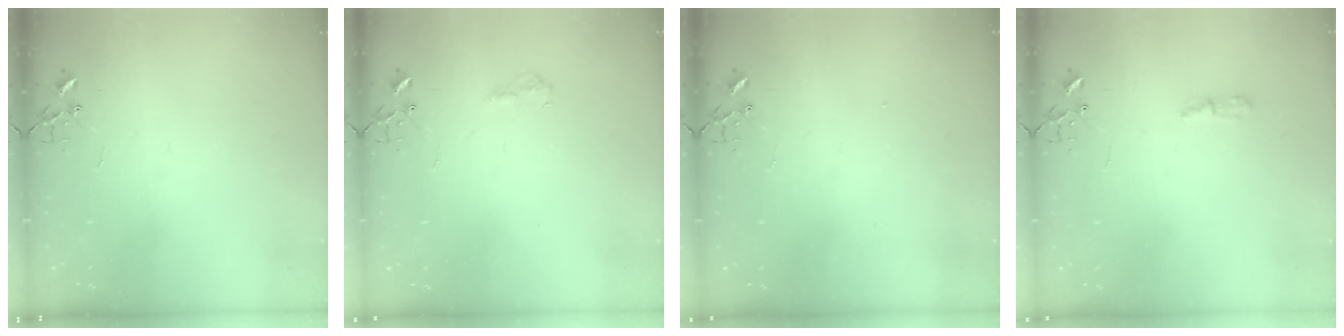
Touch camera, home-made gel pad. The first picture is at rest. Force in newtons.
{"total": 7.3, "press": 7.2, "slide": 0.8}
{"total": 1.3, "press": 1.2, "slide": 0.1}
{"total": 4.7, "press": 4.7, "slide": 0.7}